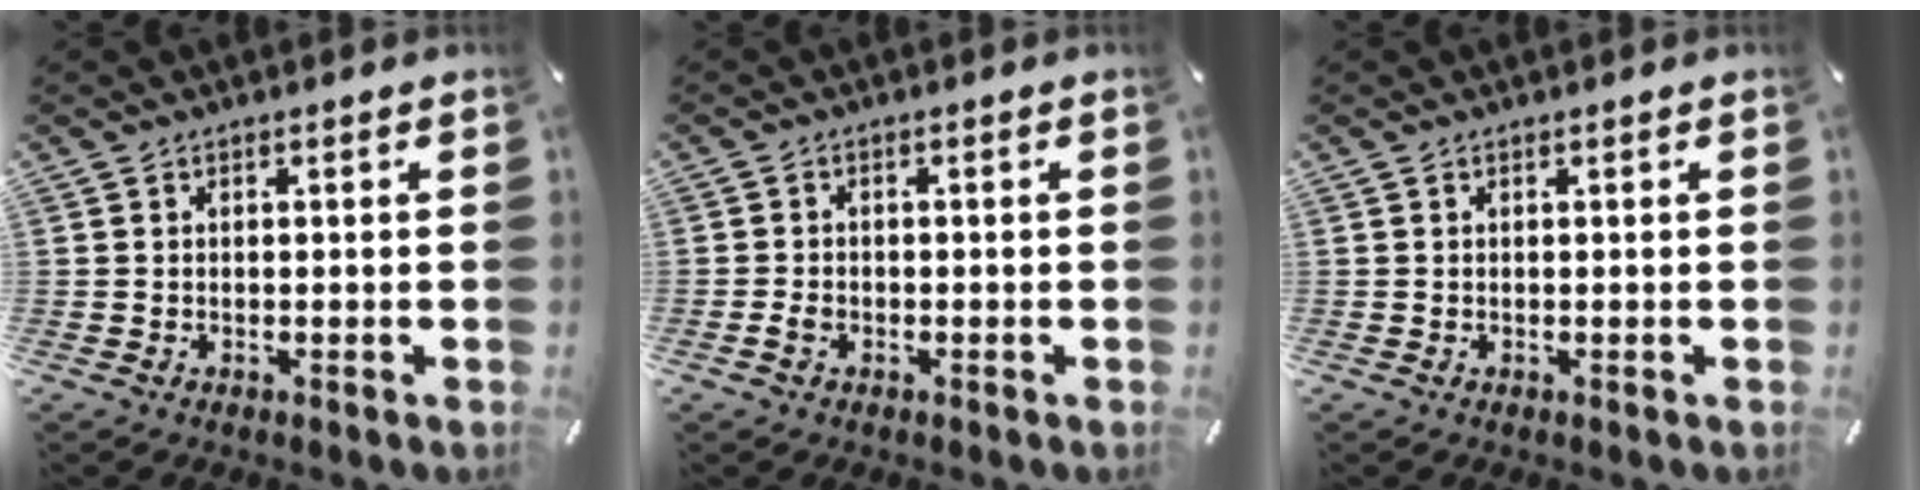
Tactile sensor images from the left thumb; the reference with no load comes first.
{"total": 2.0, "force": [-0.8, 1.4, 1.2], "torque": [-0.022, 0.003, -0.015]}
{"total": 0.0}